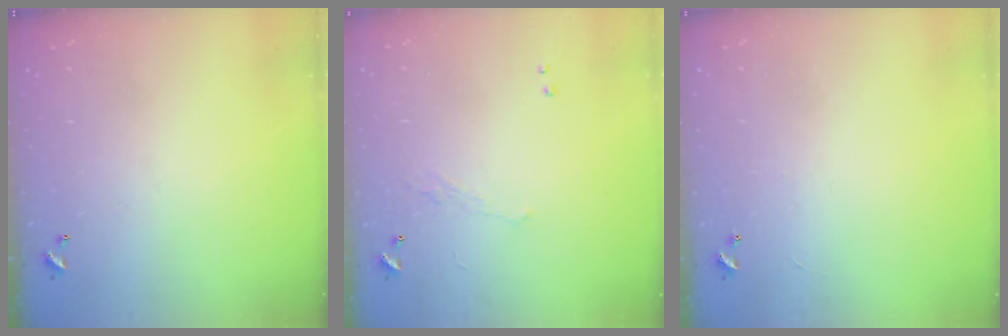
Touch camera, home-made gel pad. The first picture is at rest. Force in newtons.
{"total": 0.7, "press": 0.0, "slide": 0.7}
{"total": 1.2, "press": 1.1, "slide": 0.4}